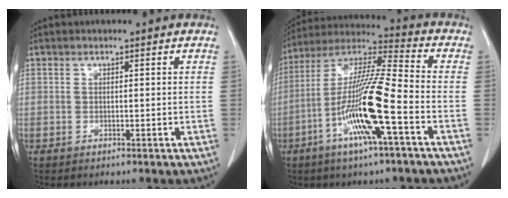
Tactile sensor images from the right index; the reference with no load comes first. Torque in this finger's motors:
{"motor_torque": [2.14, 0.00, 0.46, 0.21]}